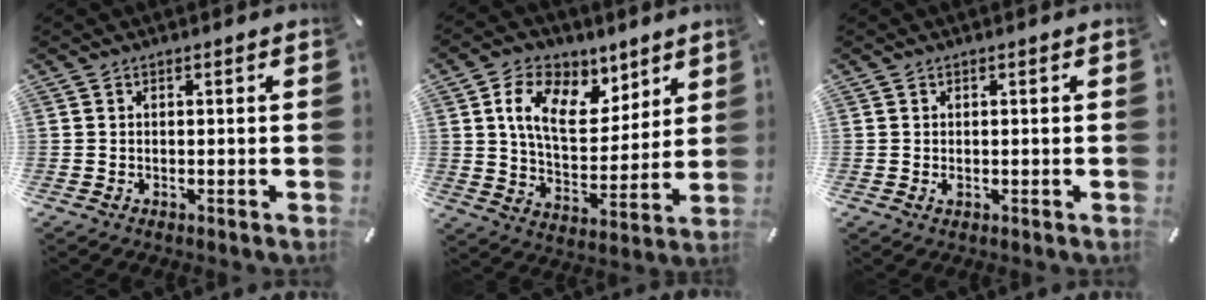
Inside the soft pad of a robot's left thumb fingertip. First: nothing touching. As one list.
[{"total": 14.3, "force": [7.2, 9.1, 8.3], "torque": [-0.143, -0.028, 0.134]}, {"total": 0.8, "force": [0.0, 0.5, 0.5], "torque": [-0.011, 0.000, -0.001]}]